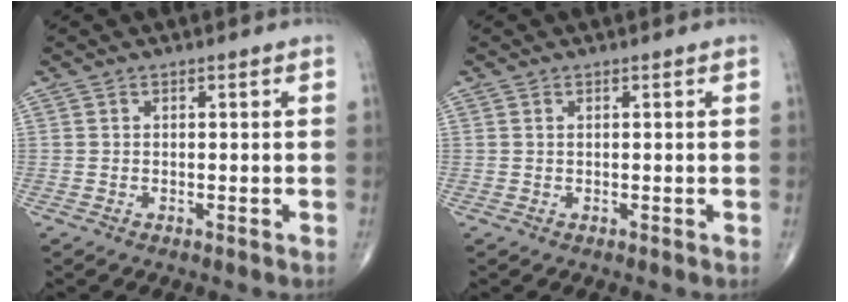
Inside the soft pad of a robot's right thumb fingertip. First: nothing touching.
{"total": 0.0}